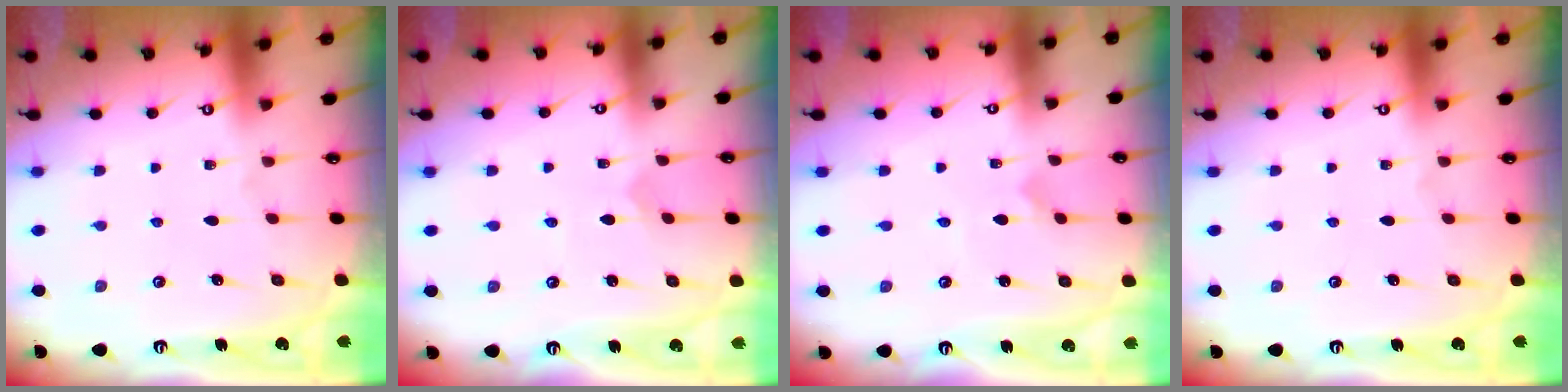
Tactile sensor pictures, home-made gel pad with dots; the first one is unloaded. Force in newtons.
{"total": 2.4, "press": 2.4, "slide": 0.2}
{"total": 1.4, "press": 1.4, "slide": 0.1}
{"total": 0.0}